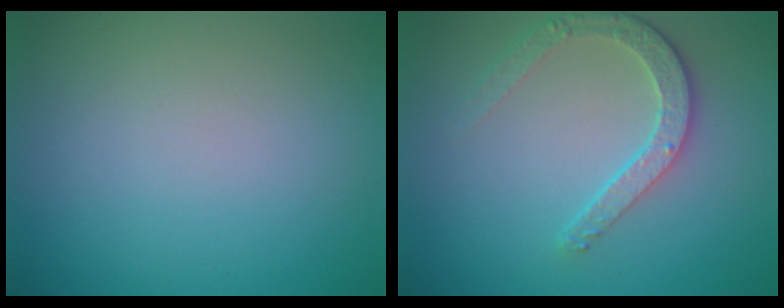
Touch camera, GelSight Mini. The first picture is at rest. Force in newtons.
{"total": 3.6, "press": 2.9, "slide": 2.2}